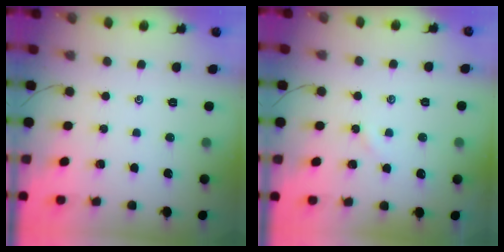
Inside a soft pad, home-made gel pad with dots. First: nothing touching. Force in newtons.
{"total": 2.5, "press": 2.5, "slide": 0.4}